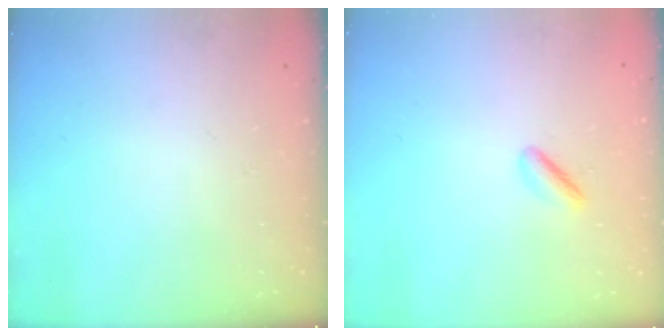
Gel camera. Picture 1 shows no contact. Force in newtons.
{"total": 1.7, "press": 1.6, "slide": 0.7}